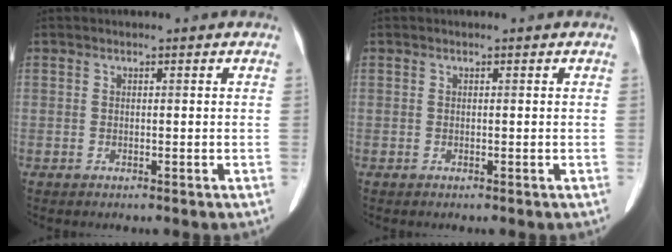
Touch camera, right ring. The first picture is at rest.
{"total": 0.0}